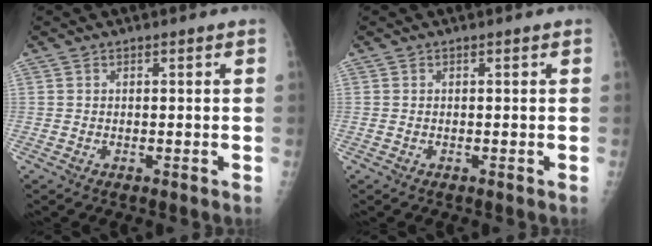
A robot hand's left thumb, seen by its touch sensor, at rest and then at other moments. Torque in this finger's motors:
{"motor_torque": [0.25, -0.39, 0.09, 0.08, -0.02]}